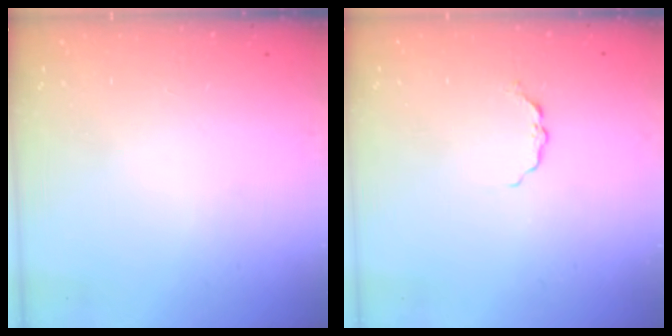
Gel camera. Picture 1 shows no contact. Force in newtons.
{"total": 3.4, "press": 3.3, "slide": 0.5}